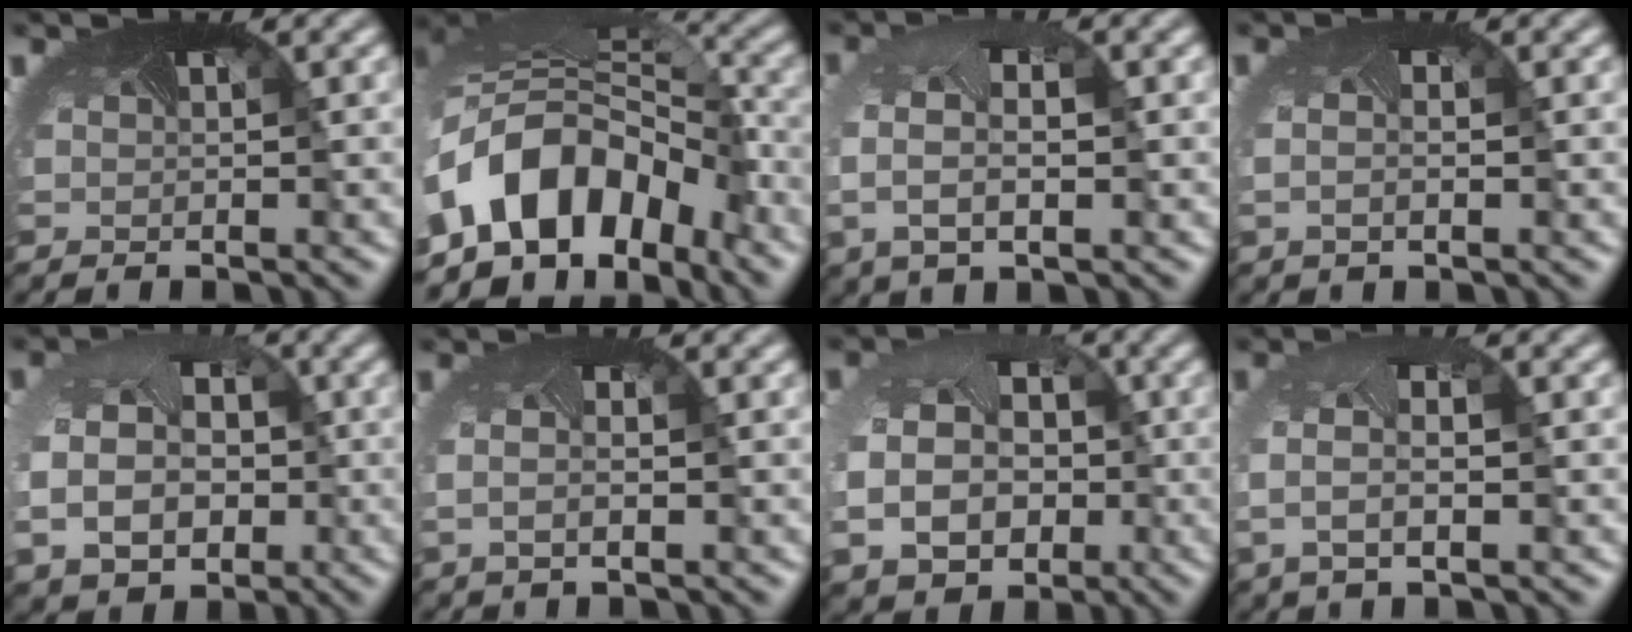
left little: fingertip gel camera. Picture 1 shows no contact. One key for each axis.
{"total": 11.7, "fx": -5.6, "fy": 7.9, "fz": 6.6, "tx": -0.156, "ty": -0.004, "tz": -0.097}
{"total": 4.5, "fx": 0.0, "fy": 2.7, "fz": 3.5, "tx": -0.097, "ty": -0.005, "tz": 0.000}
{"total": 1.6, "fx": -0.2, "fy": 0.8, "fz": 1.4, "tx": -0.038, "ty": -0.007, "tz": -0.002}
{"total": 8.7, "fx": -0.8, "fy": 7.1, "fz": 4.8, "tx": -0.097, "ty": -0.032, "tz": -0.007}
{"total": 2.2, "fx": -0.1, "fy": 1.1, "fz": 1.9, "tx": -0.055, "ty": -0.008, "tz": 0.002}
{"total": 9.7, "fx": -1.2, "fy": 8.3, "fz": 4.9, "tx": -0.100, "ty": -0.036, "tz": -0.021}
{"total": 3.6, "fx": -0.1, "fy": 1.9, "fz": 3.0, "tx": -0.089, "ty": -0.005, "tz": -0.002}